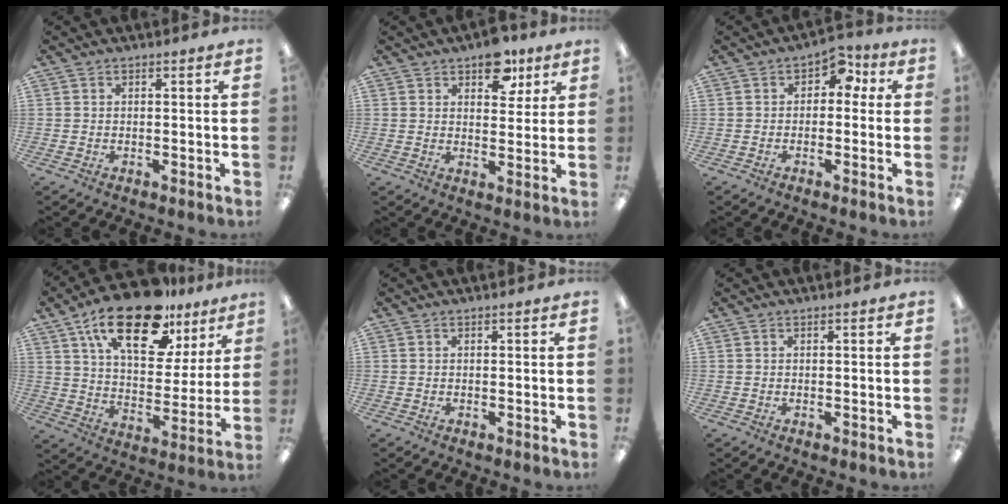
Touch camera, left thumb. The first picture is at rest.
{"total": 9.0, "force": [5.8, 5.0, 4.8], "torque": [-0.045, -0.023, 0.098]}
{"total": 4.9, "force": [1.1, 3.5, 3.3], "torque": [-0.043, 0.004, 0.013]}
{"total": 22.0, "force": [14.1, 9.9, 13.7], "torque": [-0.225, -0.067, 0.240]}
{"total": 0.0}
{"total": 0.0}